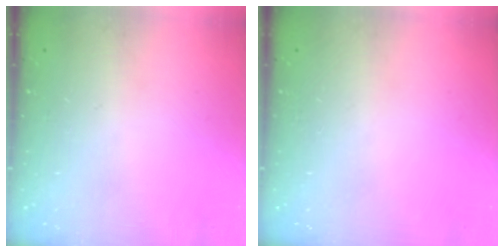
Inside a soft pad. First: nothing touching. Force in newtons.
{"total": 0.0}